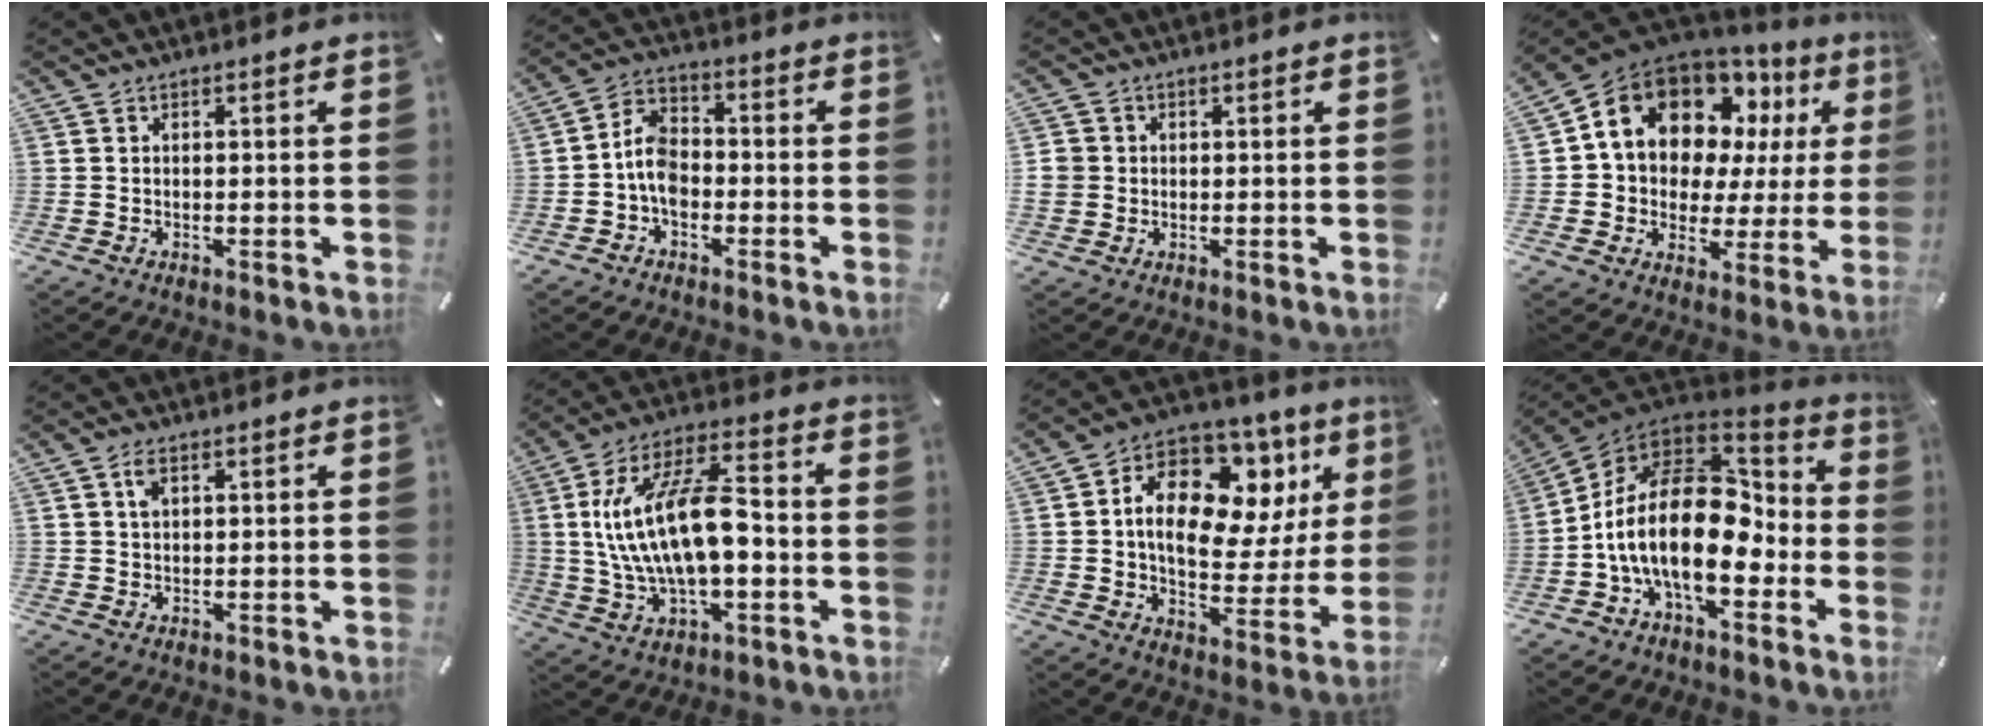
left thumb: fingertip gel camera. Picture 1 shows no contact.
{"total": 7.0, "force": [-2.4, 4.9, 4.3], "torque": [-0.094, 0.018, -0.046]}
{"total": 3.3, "force": [0.3, 3.3, 0.4], "torque": [-0.004, 0.002, 0.005]}
{"total": 15.5, "force": [8.2, 11.1, 7.0], "torque": [-0.133, -0.052, 0.151]}
{"total": 2.2, "force": [0.8, 1.0, 1.8], "torque": [-0.034, 0.002, 0.013]}
{"total": 19.5, "force": [-0.6, 9.5, 17.0], "torque": [-0.340, 0.010, -0.008]}
{"total": 17.5, "force": [6.4, 11.2, 11.8], "torque": [-0.178, -0.038, 0.111]}
{"total": 21.3, "force": [-2.5, 12.2, 17.2], "torque": [-0.334, -0.004, -0.041]}